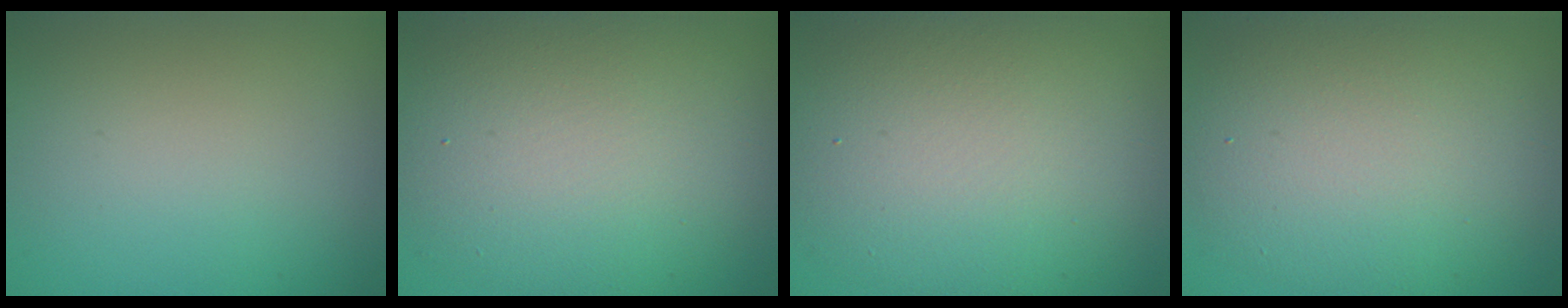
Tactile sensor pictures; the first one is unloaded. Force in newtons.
{"total": 10.4, "press": 10.3, "slide": 0.7}
{"total": 10.7, "press": 10.6, "slide": 0.6}
{"total": 9.1, "press": 9.1, "slide": 0.1}